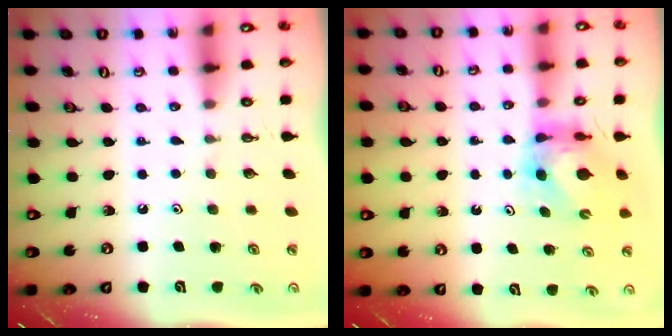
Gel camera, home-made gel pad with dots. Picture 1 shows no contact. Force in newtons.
{"total": 6.2, "press": 6.1, "slide": 0.8}